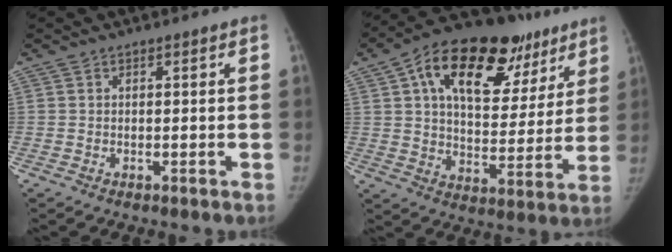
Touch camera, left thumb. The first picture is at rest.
{"total": 27.4, "force": [13.9, 14.7, 18.4], "torque": [-0.244, 0.014, 0.216]}